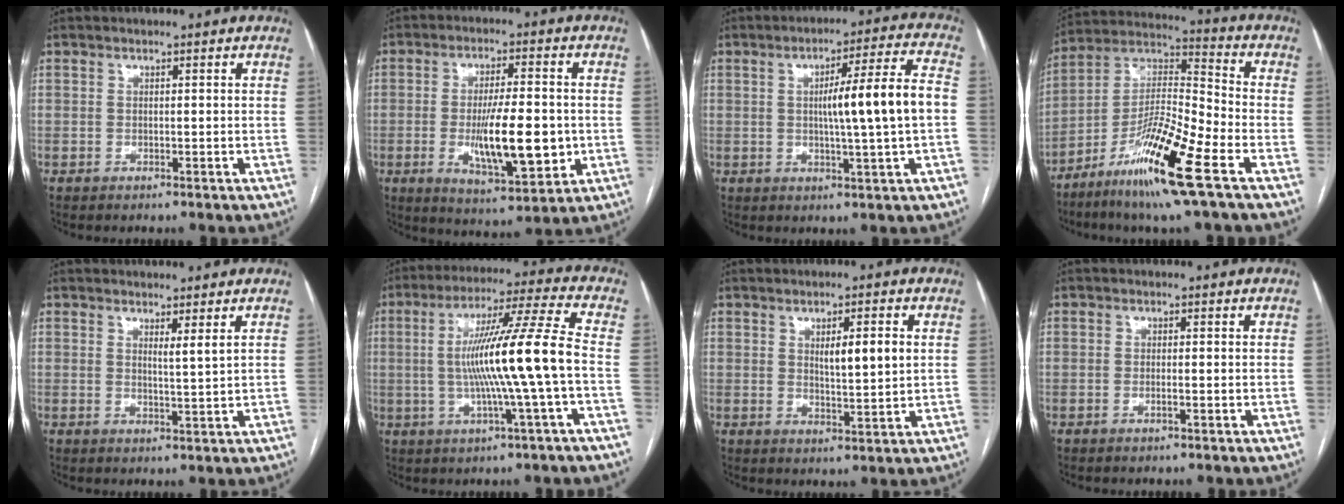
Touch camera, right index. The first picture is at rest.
{"total": 12.8, "force": [-1.9, 3.2, 12.3], "torque": [-0.211, -0.014, -0.025]}
{"total": 11.4, "force": [0.0, -0.5, 11.4], "torque": [-0.177, 0.013, 0.001]}
{"total": 16.5, "force": [-8.6, 0.6, 14.1], "torque": [-0.271, -0.019, -0.161]}
{"total": 2.0, "force": [1.2, -0.5, 1.5], "torque": [-0.026, -0.016, 0.023]}
{"total": 14.1, "force": [-1.3, -1.6, 14.0], "torque": [-0.246, 0.008, -0.024]}
{"total": 5.4, "force": [1.4, 0.7, 5.1], "torque": [-0.085, -0.001, 0.025]}
{"total": 0.7, "force": [-0.4, 0.0, 0.7], "torque": [-0.014, 0.000, -0.005]}